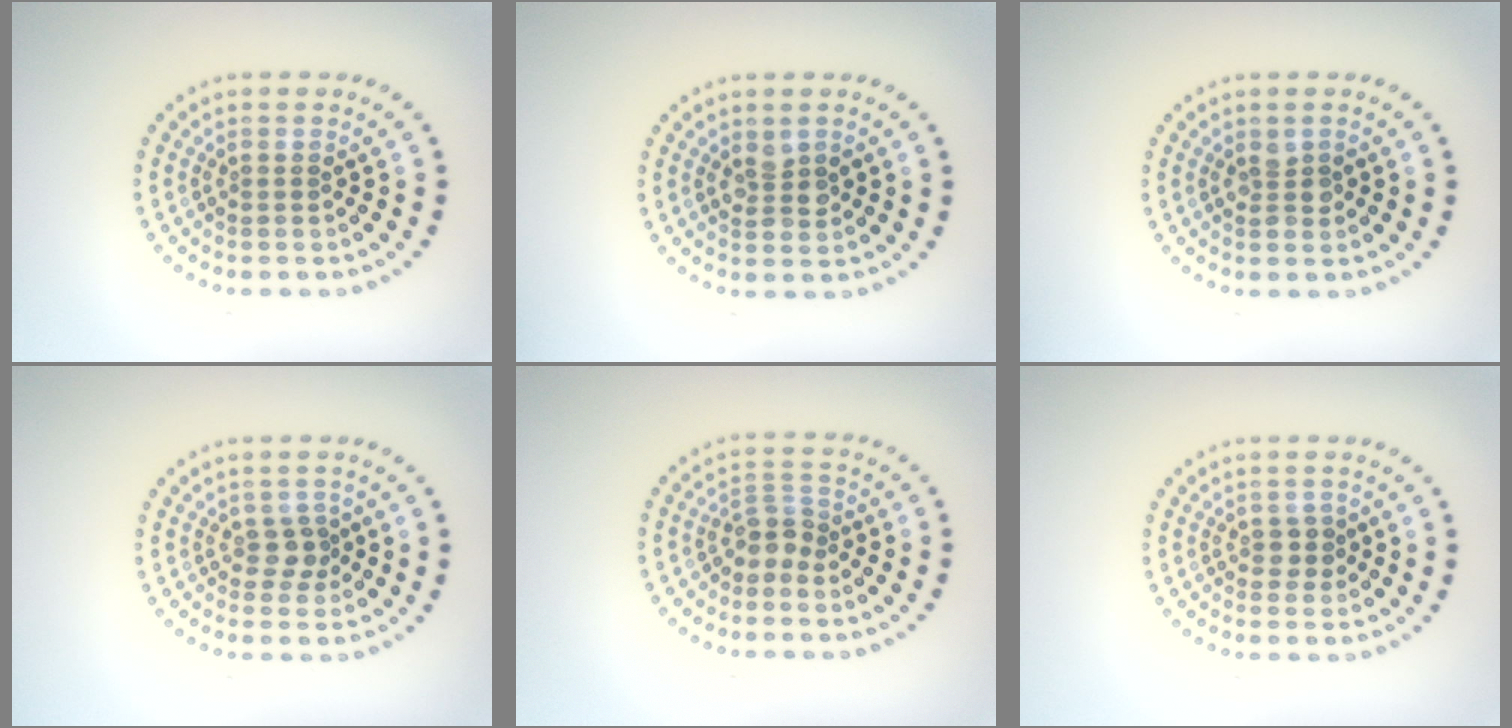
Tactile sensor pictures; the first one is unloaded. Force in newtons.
{"total": 2.1, "press": 2.0, "slide": 0.3}
{"total": 1.4, "press": 1.4, "slide": 0.2}
{"total": 1.6, "press": 1.3, "slide": 1.0}
{"total": 2.2, "press": 1.8, "slide": 1.4}
{"total": 1.2, "press": 1.1, "slide": 0.6}